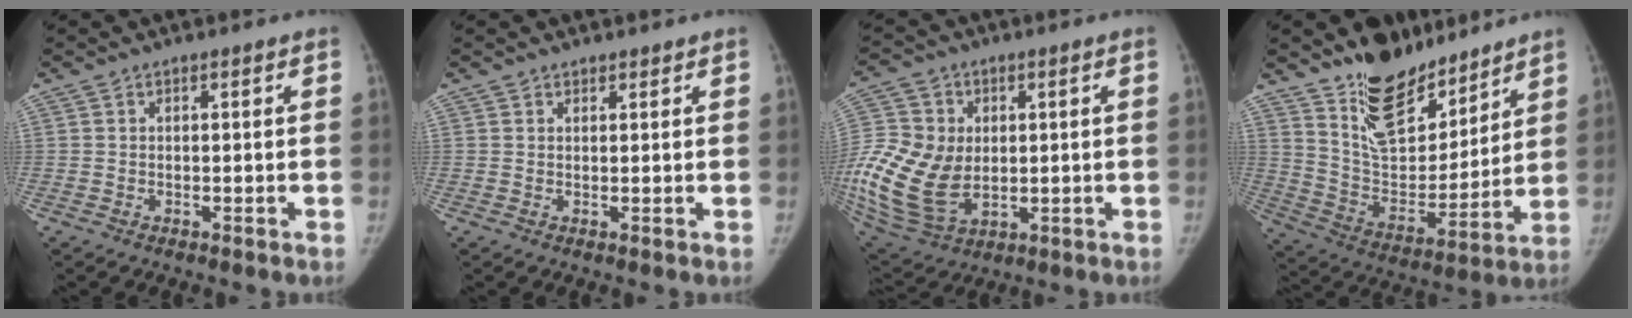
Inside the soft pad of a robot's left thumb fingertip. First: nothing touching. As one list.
[{"total": 0.9, "force": [0.8, 0.5, -0.1], "torque": [0.016, -0.006, 0.007]}, {"total": 18.6, "force": [-0.4, 14.0, 12.2], "torque": [-0.259, -0.011, 0.009]}, {"total": 18.3, "force": [13.6, 8.7, 8.5], "torque": [-0.080, -0.100, 0.238]}]